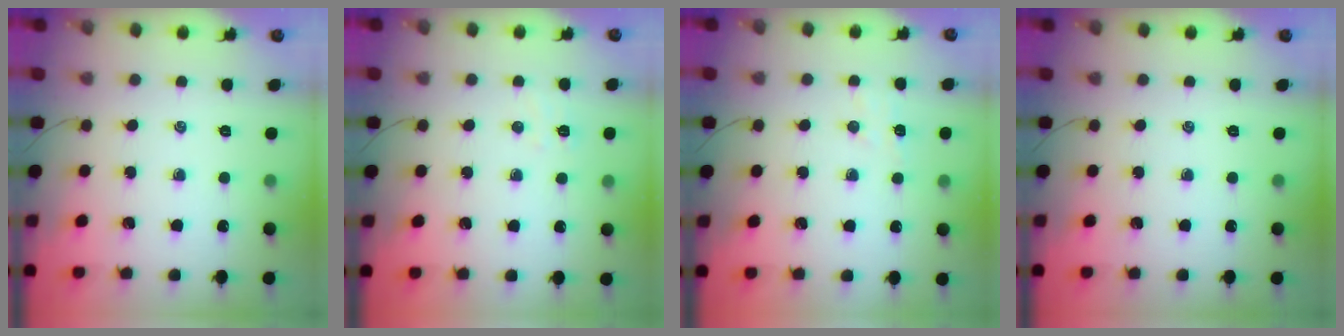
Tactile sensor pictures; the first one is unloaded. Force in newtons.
{"total": 3.5, "press": 3.4, "slide": 0.9}
{"total": 4.5, "press": 4.4, "slide": 0.9}
{"total": 0.0}